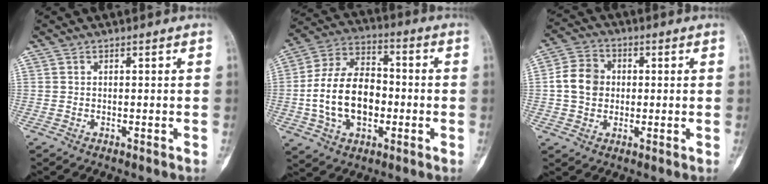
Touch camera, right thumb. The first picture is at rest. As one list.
[{"total": 17.0, "force": [-2.3, 11.2, 12.6], "torque": [-0.216, 0.033, -0.037]}, {"total": 7.2, "force": [0.1, 6.1, 3.9], "torque": [-0.057, 0.014, -0.004]}]